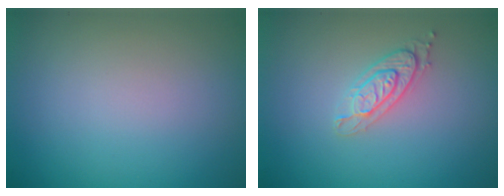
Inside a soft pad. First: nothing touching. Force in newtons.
{"total": 2.1, "press": 2.1, "slide": 0.4}